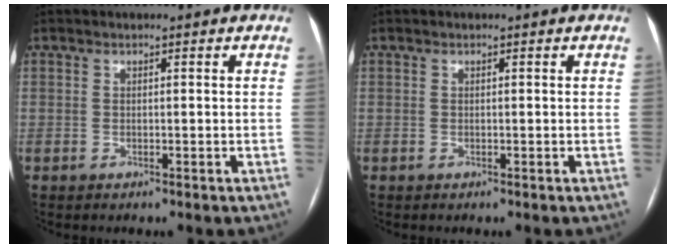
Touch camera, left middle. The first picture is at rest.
{"total": 0.0}